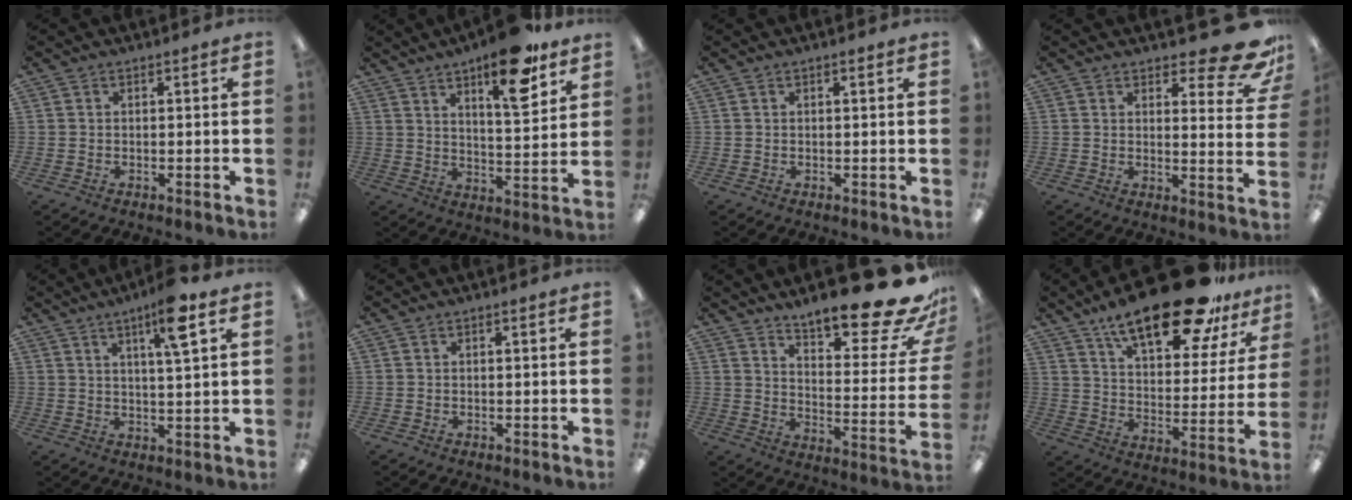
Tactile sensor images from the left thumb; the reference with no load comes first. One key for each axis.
{"total": 16.1, "fx": 10.5, "fy": 5.2, "fz": 11.0, "tx": -0.154, "ty": -0.055, "tz": 0.167}
{"total": 0.6, "fx": 0.4, "fy": 0.1, "fz": 0.5, "tx": -0.011, "ty": 0.002, "tz": 0.006}
{"total": 11.3, "fx": 8.3, "fy": 3.5, "fz": 6.9, "tx": -0.080, "ty": -0.057, "tz": 0.141}
{"total": 9.5, "fx": 5.3, "fy": 1.4, "fz": 7.8, "tx": -0.124, "ty": -0.012, "tz": 0.079}
{"total": 0.0}
{"total": 19.9, "fx": 15.6, "fy": 4.3, "fz": 11.6, "tx": -0.157, "ty": -0.120, "tz": 0.252}
{"total": 22.1, "fx": 16.0, "fy": 7.5, "fz": 13.3, "tx": -0.206, "ty": -0.098, "tz": 0.269}